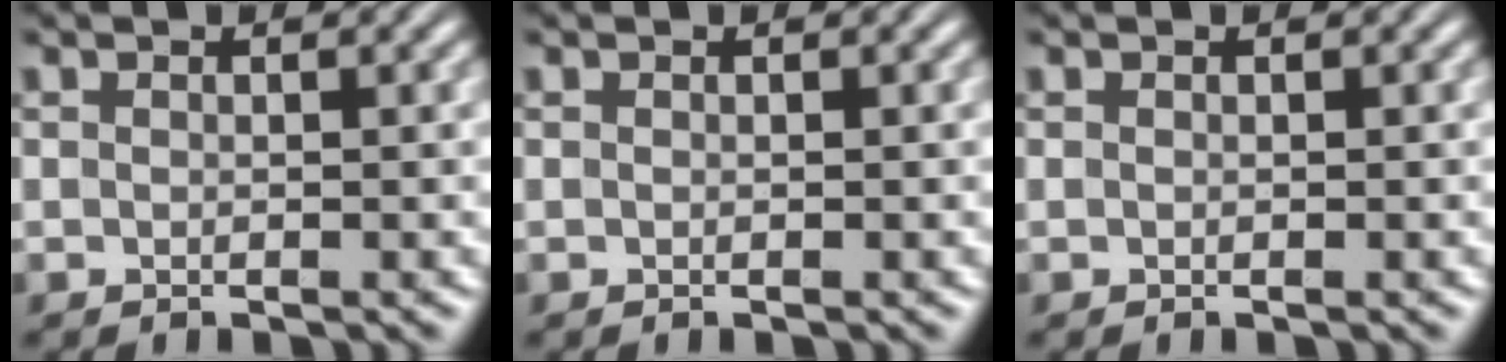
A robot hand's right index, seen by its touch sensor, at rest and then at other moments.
{"total": 0.0}
{"total": 0.0}